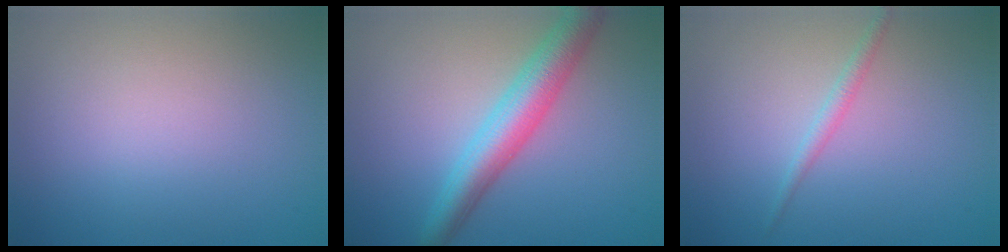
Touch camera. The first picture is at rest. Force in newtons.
{"total": 5.0, "press": 5.0, "slide": 0.0}
{"total": 1.1, "press": 1.1, "slide": 0.0}